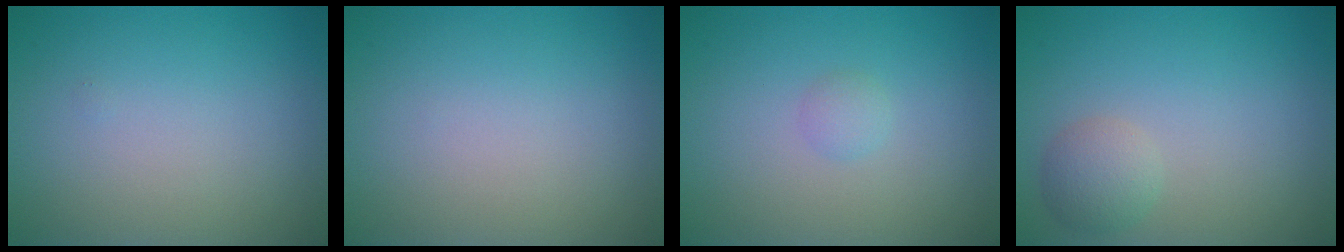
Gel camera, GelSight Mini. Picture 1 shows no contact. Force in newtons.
{"total": 0.0}
{"total": 0.8, "press": 0.8, "slide": 0.1}
{"total": 2.1, "press": 2.1, "slide": 0.1}